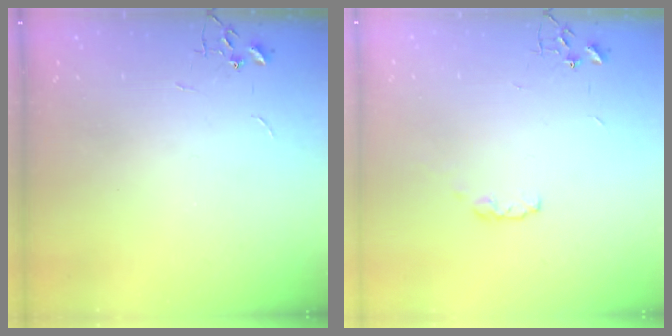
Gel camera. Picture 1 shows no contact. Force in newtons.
{"total": 4.8, "press": 4.8, "slide": 0.7}